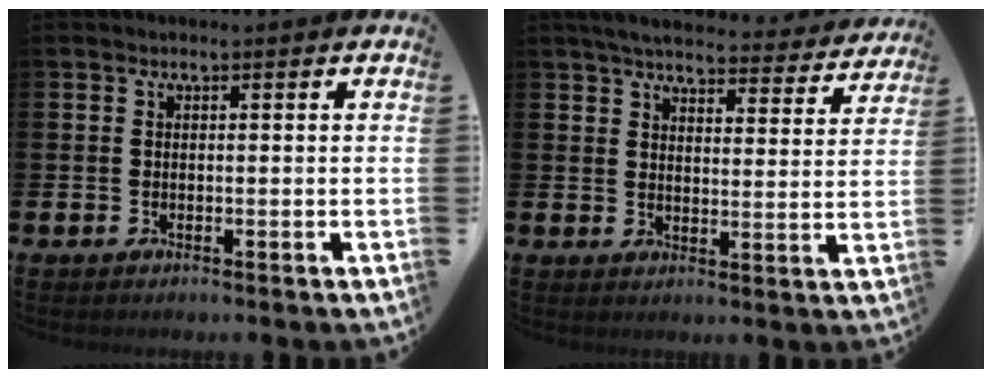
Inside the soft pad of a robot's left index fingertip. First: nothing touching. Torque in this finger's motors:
{"motor_torque": [1.07, -1.07, 0.23, 0.08]}